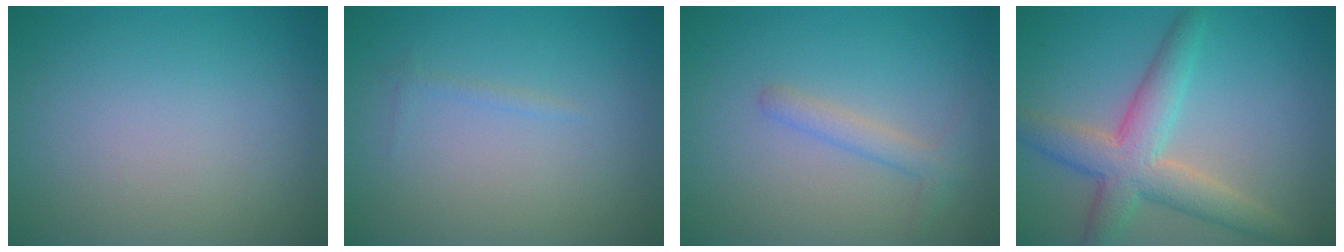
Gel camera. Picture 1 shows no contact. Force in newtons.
{"total": 0.5, "press": 0.5, "slide": 0.1}
{"total": 1.8, "press": 1.8, "slide": 0.0}
{"total": 5.5, "press": 5.5, "slide": 0.5}